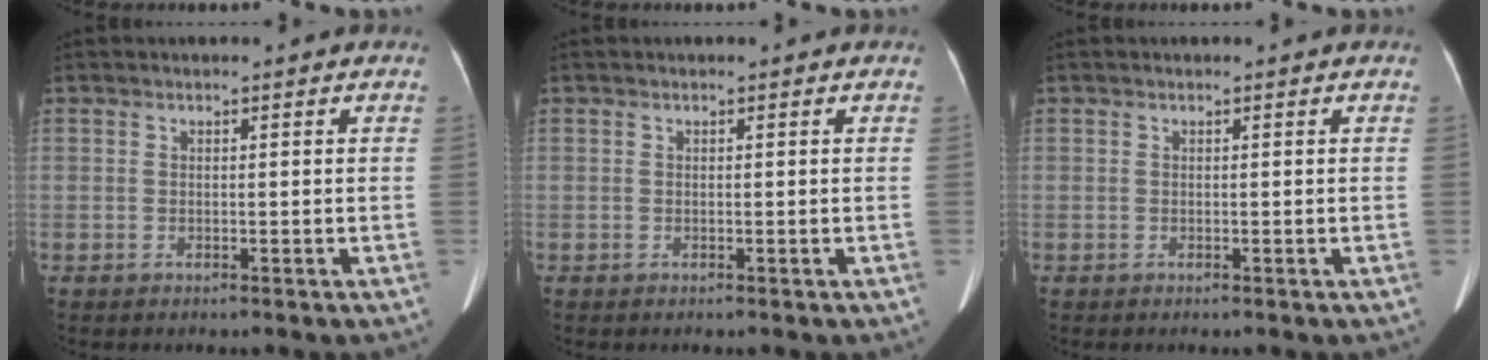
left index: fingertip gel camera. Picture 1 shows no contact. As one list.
[{"total": 0.0}, {"total": 0.0}]